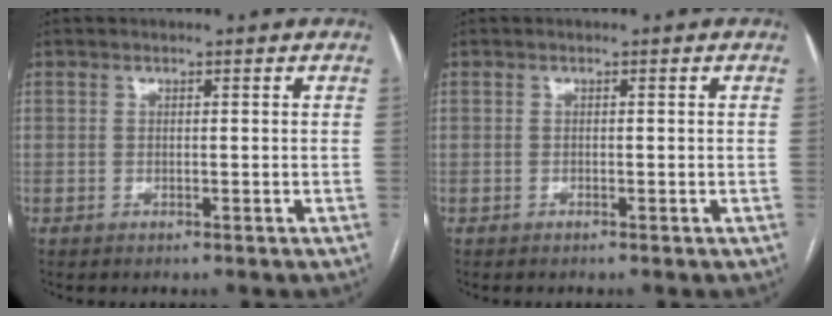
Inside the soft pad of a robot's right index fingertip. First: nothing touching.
{"total": 0.0}